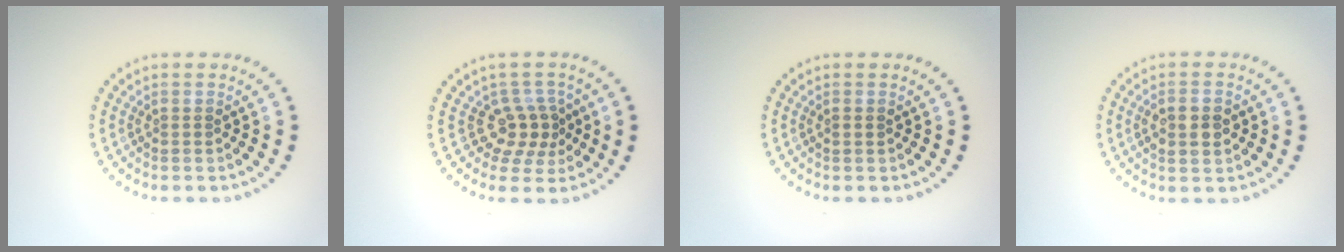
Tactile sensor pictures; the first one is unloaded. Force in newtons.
{"total": 3.1, "press": 2.3, "slide": 2.0}
{"total": 0.8, "press": 0.8, "slide": 0.1}
{"total": 2.5, "press": 2.4, "slide": 0.4}